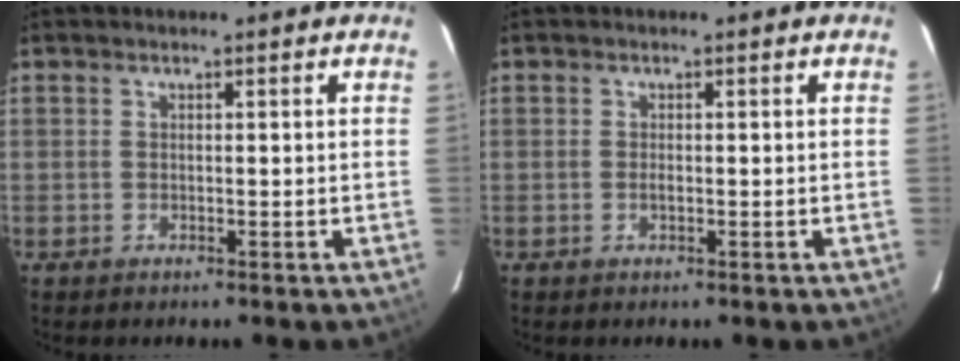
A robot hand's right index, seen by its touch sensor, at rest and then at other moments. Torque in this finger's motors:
{"motor_torque": [0.17, -0.11, 0.08, 0.03]}